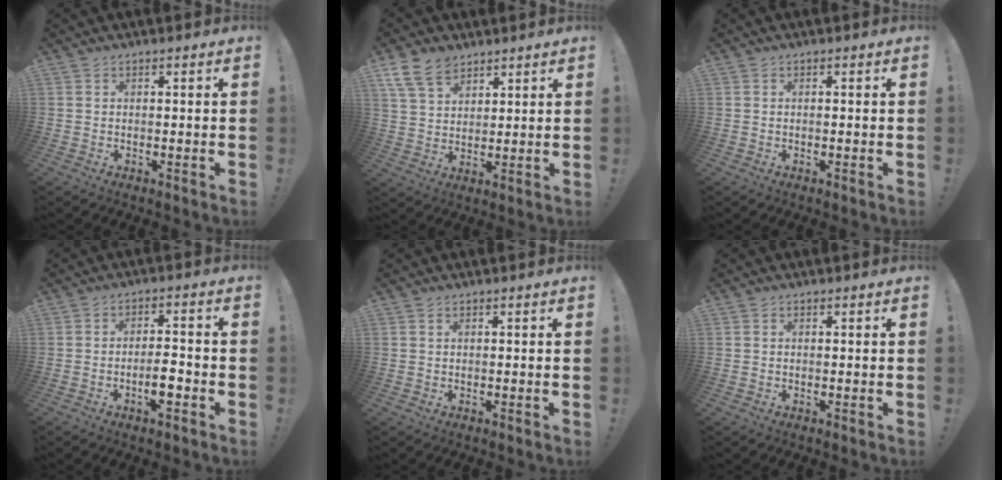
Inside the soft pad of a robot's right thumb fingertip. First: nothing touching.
{"total": 10.0, "force": [6.9, 5.9, 4.2], "torque": [-0.087, -0.026, 0.138]}
{"total": 0.0}
{"total": 6.0, "force": [-2.4, 1.8, 5.2], "torque": [-0.081, 0.009, -0.042]}
{"total": 0.0}
{"total": 0.0}